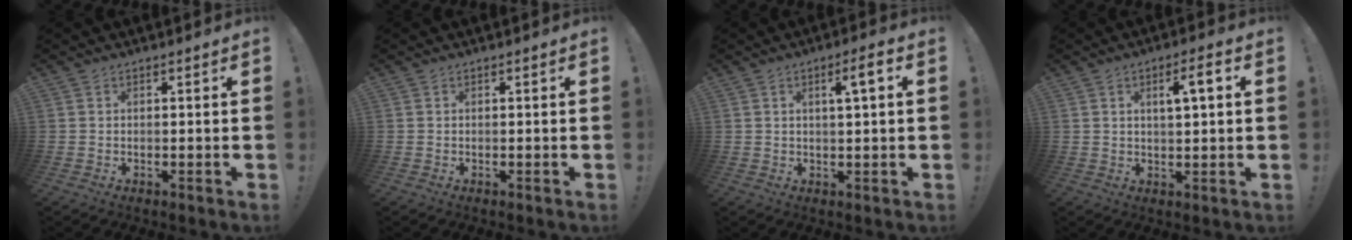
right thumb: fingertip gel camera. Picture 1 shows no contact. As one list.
[{"total": 0.0}, {"total": 4.7, "force": [1.4, 0.4, 4.4], "torque": [-0.061, -0.006, 0.015]}, {"total": 5.3, "force": [1.8, 1.0, 4.9], "torque": [-0.073, -0.005, 0.023]}]